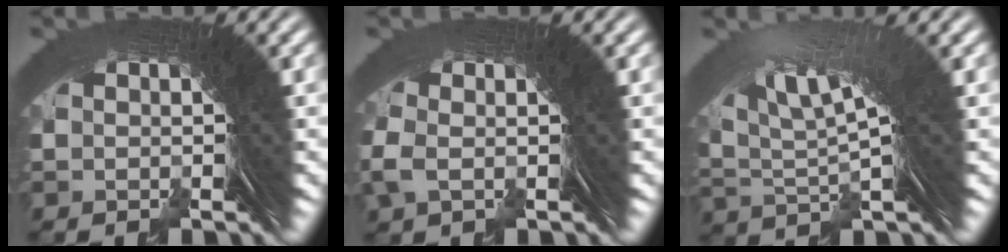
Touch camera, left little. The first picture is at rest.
{"total": 1.5, "force": [0.2, 0.4, 1.5], "torque": [-0.030, 0.001, 0.004]}
{"total": 6.1, "force": [3.1, 1.6, 5.0], "torque": [-0.082, 0.014, 0.054]}